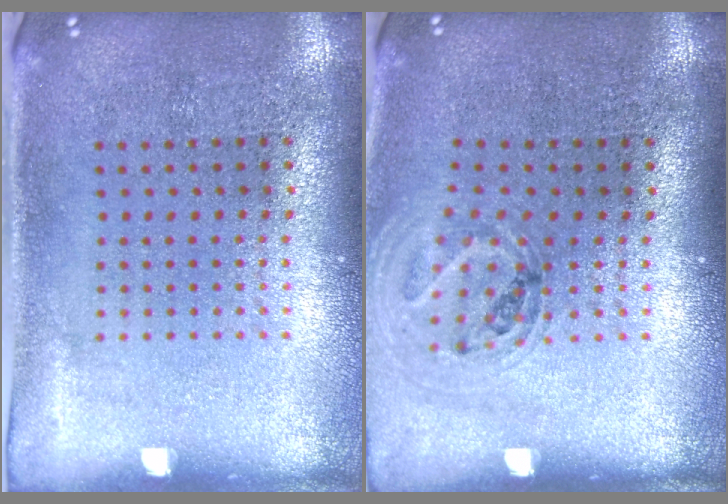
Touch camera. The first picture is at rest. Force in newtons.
{"total": 0.9, "press": 0.9, "slide": 0.0}